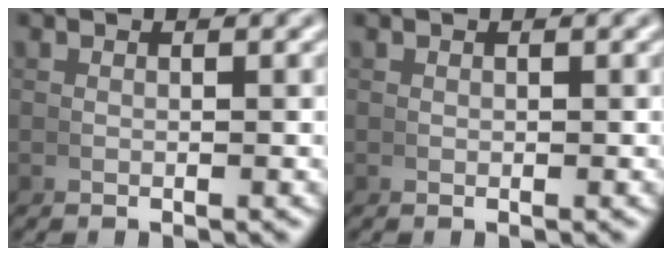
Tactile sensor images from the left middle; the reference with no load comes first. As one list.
[{"total": 0.0}]